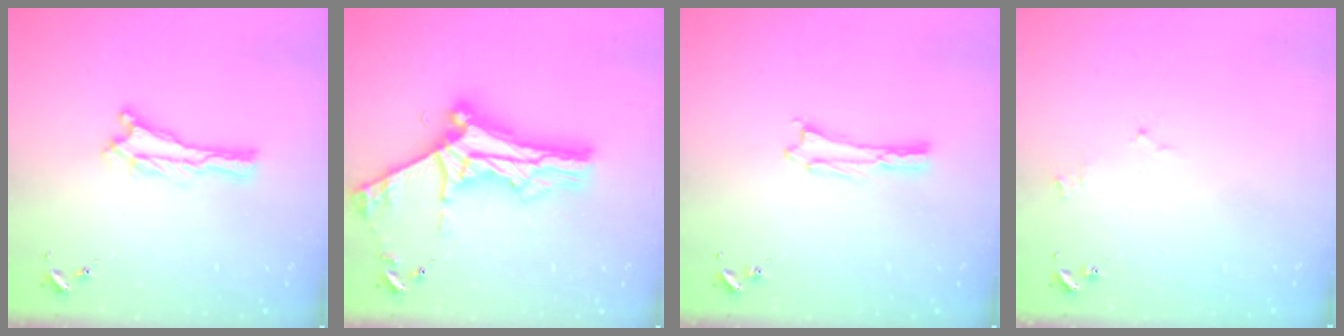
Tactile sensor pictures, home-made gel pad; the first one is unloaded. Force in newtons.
{"total": 10.9, "press": 10.8, "slide": 1.0}
{"total": 0.5, "press": 0.5, "slide": 0.2}
{"total": 1.6, "press": 1.5, "slide": 0.3}